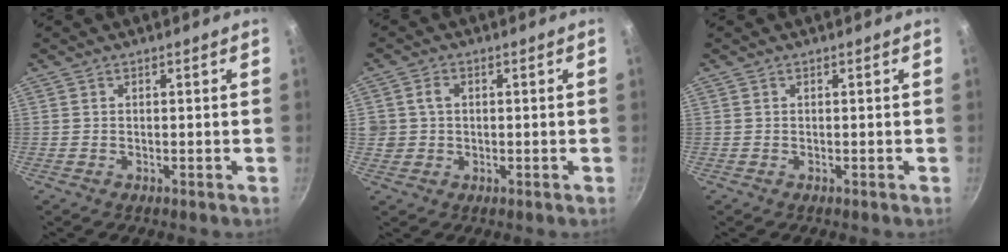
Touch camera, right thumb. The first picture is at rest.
{"total": 3.3, "force": [0.5, 2.9, 1.6], "torque": [-0.014, 0.009, 0.010]}
{"total": 0.0}